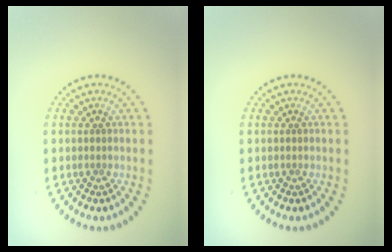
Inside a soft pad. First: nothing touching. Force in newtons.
{"total": 0.0}